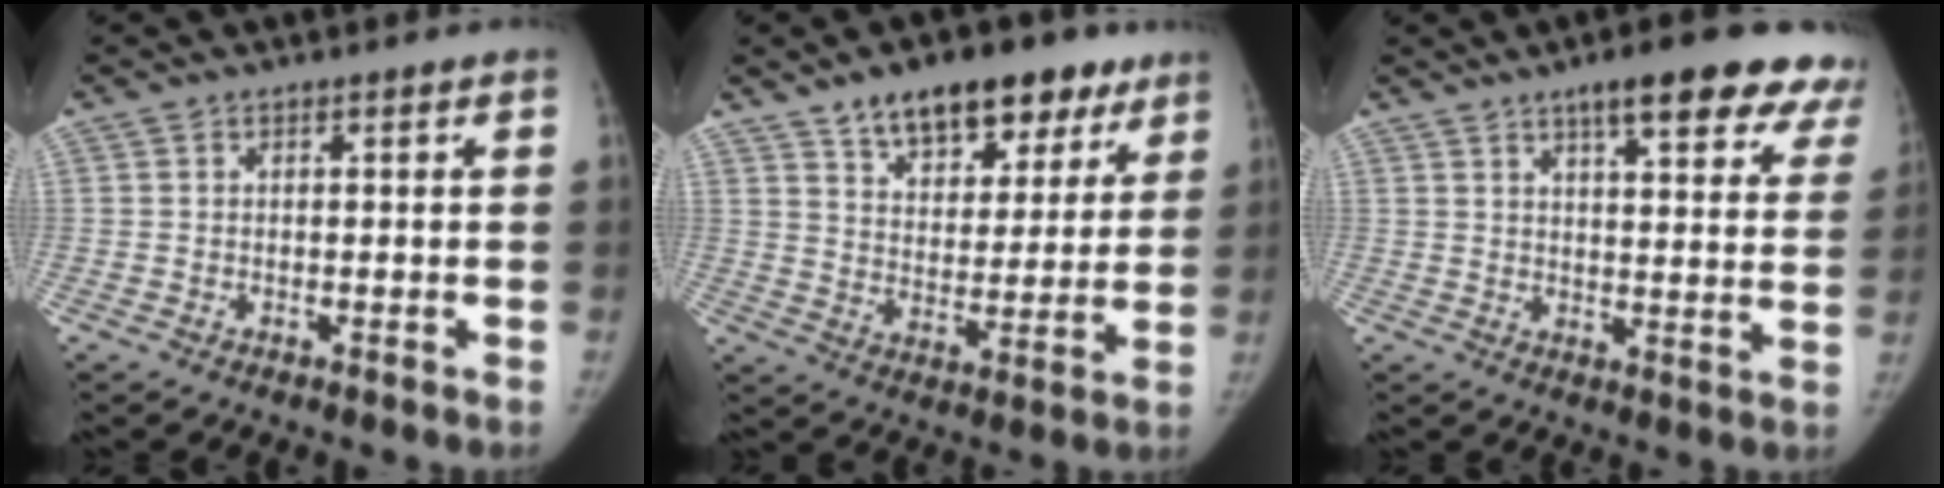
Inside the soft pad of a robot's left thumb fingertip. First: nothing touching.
{"total": 17.5, "force": [11.1, 9.2, 9.8], "torque": [-0.087, -0.031, 0.170]}
{"total": 17.9, "force": [12.2, 5.0, 12.1], "torque": [-0.118, -0.039, 0.145]}